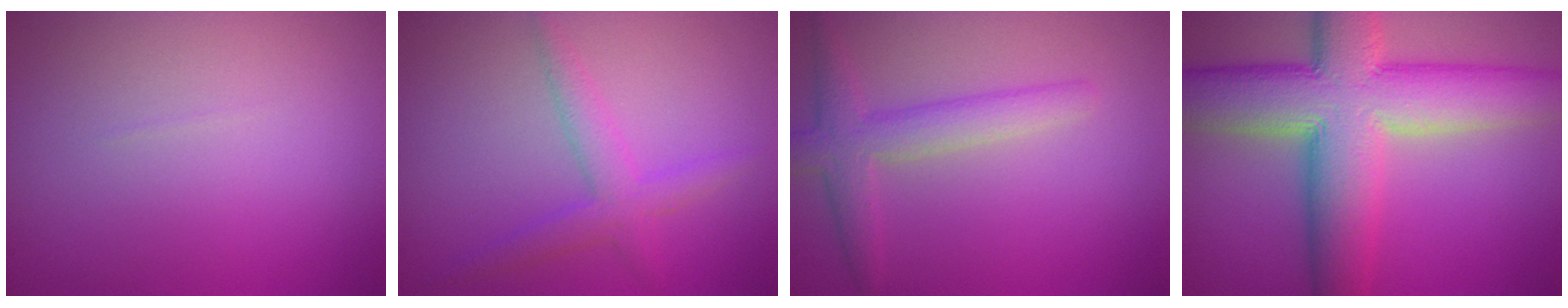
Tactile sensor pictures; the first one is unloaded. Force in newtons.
{"total": 2.6, "press": 2.6, "slide": 0.1}
{"total": 3.4, "press": 3.4, "slide": 0.1}
{"total": 12.2, "press": 12.2, "slide": 0.6}